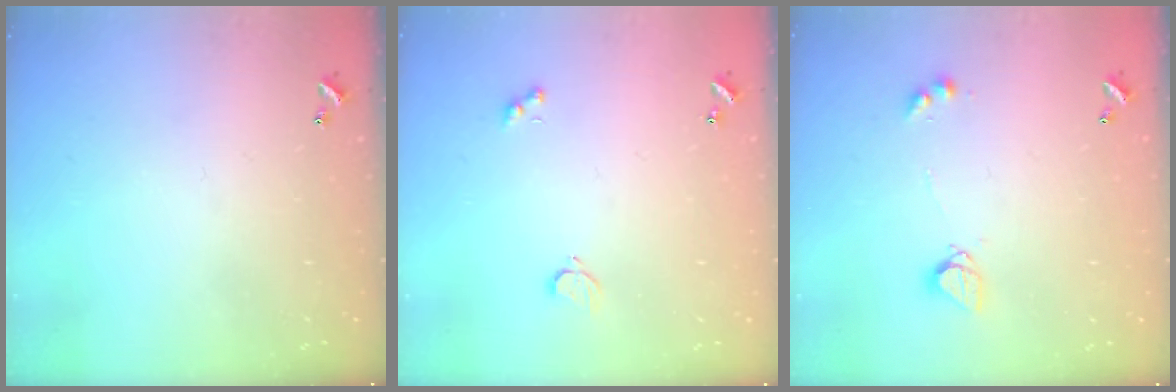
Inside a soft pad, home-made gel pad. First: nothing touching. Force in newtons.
{"total": 0.9, "press": 0.8, "slide": 0.4}
{"total": 3.5, "press": 3.4, "slide": 0.5}